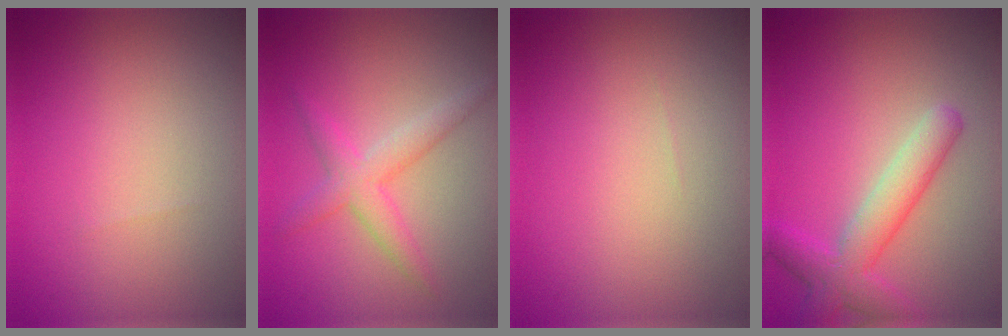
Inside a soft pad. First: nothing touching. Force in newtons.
{"total": 2.9, "press": 2.9, "slide": 0.1}
{"total": 0.0}
{"total": 4.2, "press": 4.2, "slide": 0.1}